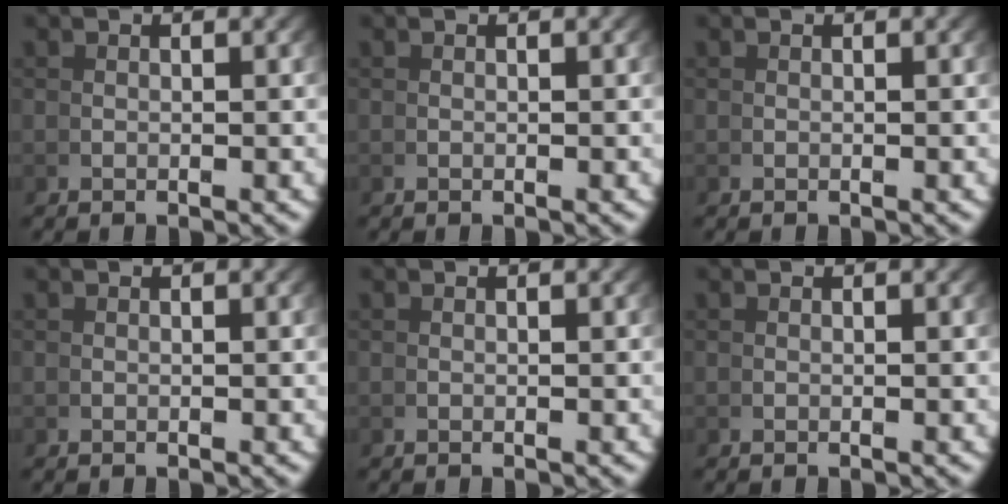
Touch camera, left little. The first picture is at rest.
{"total": 0.0}
{"total": 0.0}
{"total": 0.0}
{"total": 0.0}
{"total": 0.0}